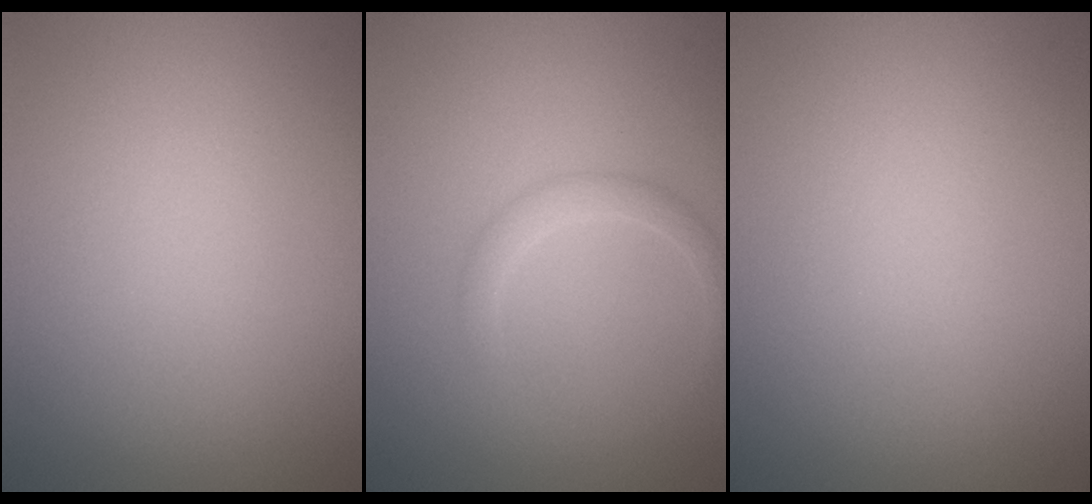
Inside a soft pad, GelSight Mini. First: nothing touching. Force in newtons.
{"total": 1.6, "press": 1.6, "slide": 0.1}
{"total": 0.0}